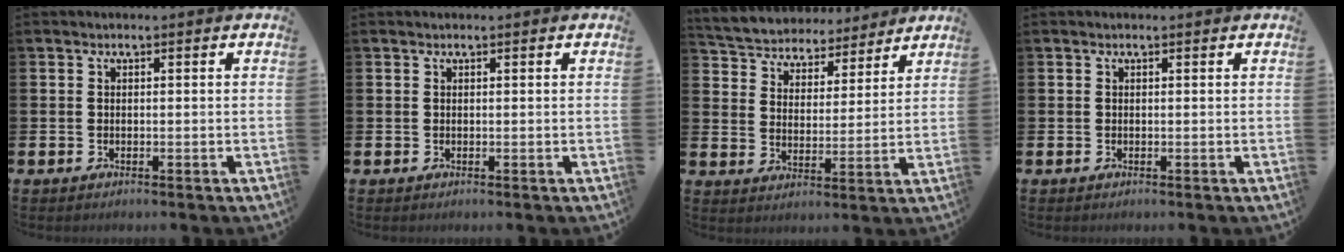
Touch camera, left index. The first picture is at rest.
{"total": 0.0}
{"total": 5.2, "force": [4.9, 1.8, -0.3], "torque": [-0.028, -0.042, 0.084]}
{"total": 0.0}